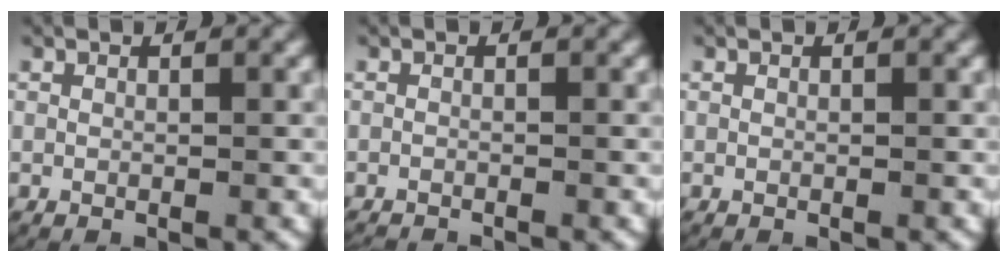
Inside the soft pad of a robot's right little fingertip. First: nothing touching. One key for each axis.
{"total": 1.3, "fx": -1.3, "fy": 0.1, "fz": 0.0, "tx": -0.008, "ty": -0.011, "tz": -0.017}
{"total": 0.0}